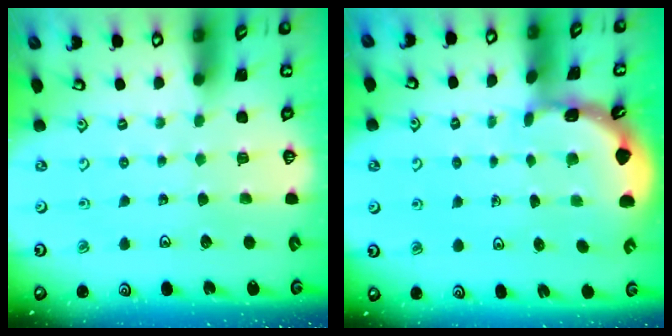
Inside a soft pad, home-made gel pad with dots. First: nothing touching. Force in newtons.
{"total": 1.8, "press": 1.8, "slide": 0.1}